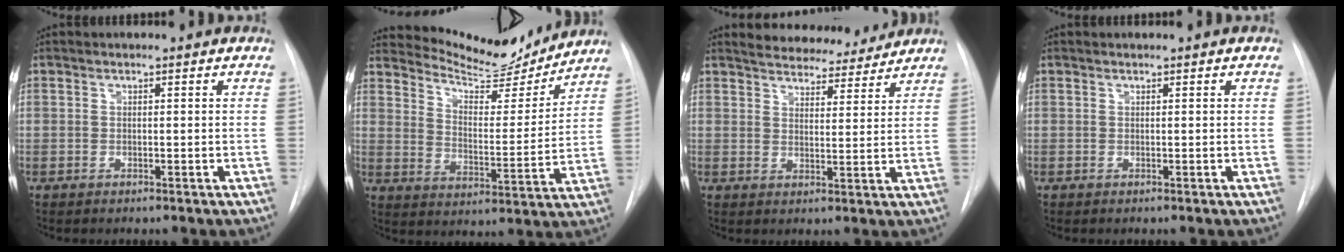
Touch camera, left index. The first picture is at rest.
{"total": 13.0, "force": [12.8, 1.6, 2.2], "torque": [-0.038, -0.029, 0.188]}
{"total": 10.4, "force": [9.9, 2.4, 2.3], "torque": [-0.023, -0.004, 0.130]}
{"total": 0.0}